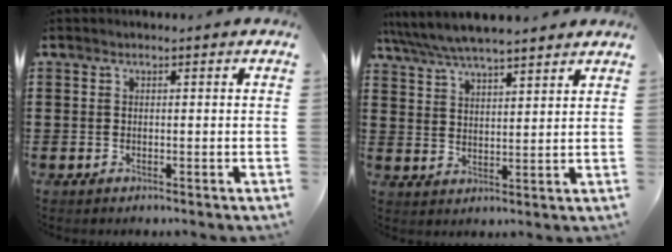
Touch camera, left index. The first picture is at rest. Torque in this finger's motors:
{"motor_torque": [1.56, -0.58, 1.05, 0.21]}